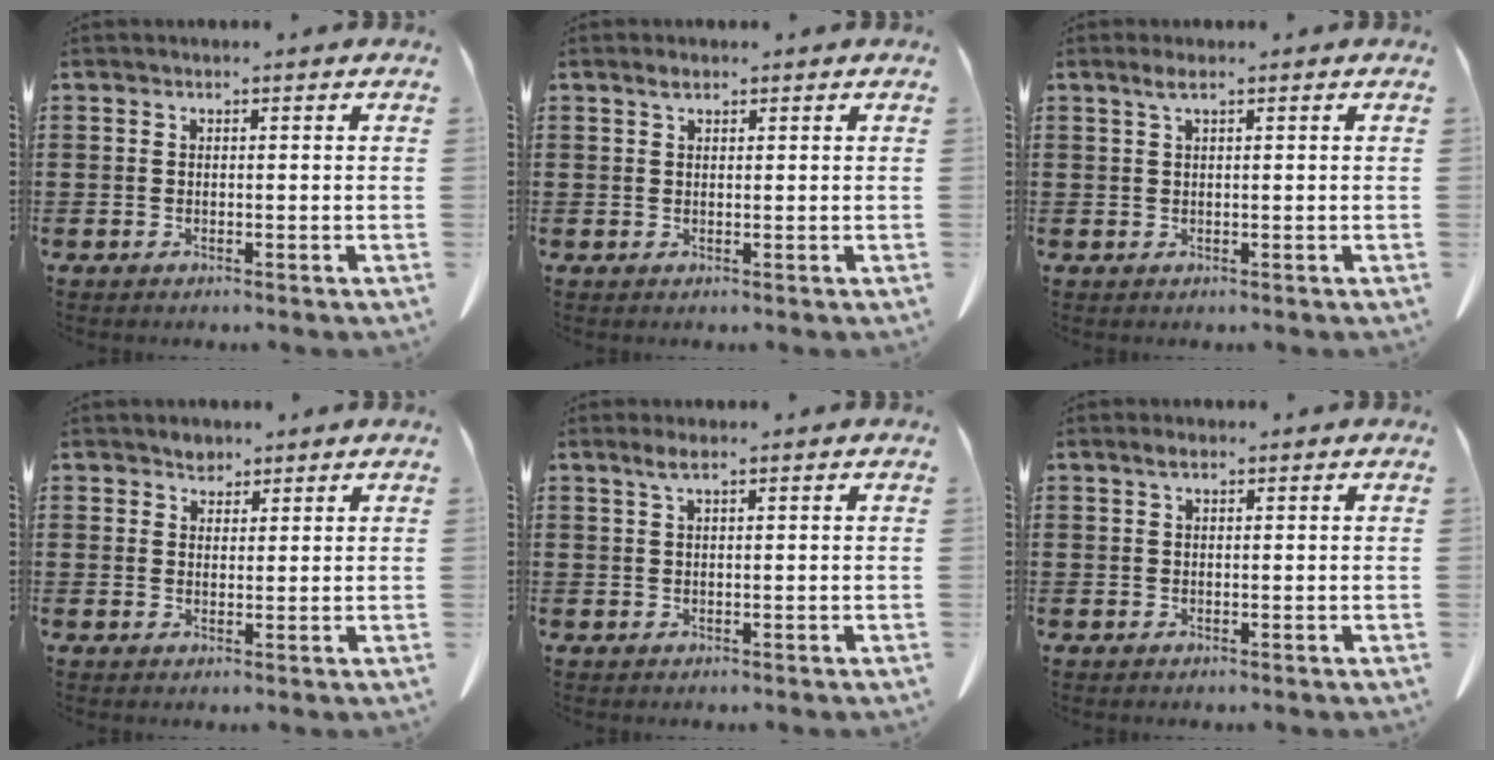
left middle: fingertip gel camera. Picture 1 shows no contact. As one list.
[{"total": 1.3, "force": [0.9, 0.5, 0.9], "torque": [-0.019, 0.003, 0.016]}, {"total": 1.5, "force": [0.7, 0.2, 1.3], "torque": [-0.028, 0.002, 0.012]}, {"total": 2.1, "force": [1.8, 1.0, 0.2], "torque": [-0.007, 0.005, 0.035]}, {"total": 1.9, "force": [0.9, 0.2, 1.6], "torque": [-0.034, 0.002, 0.016]}, {"total": 1.2, "force": [0.5, 0.5, 1.0], "torque": [-0.020, 0.004, 0.008]}]